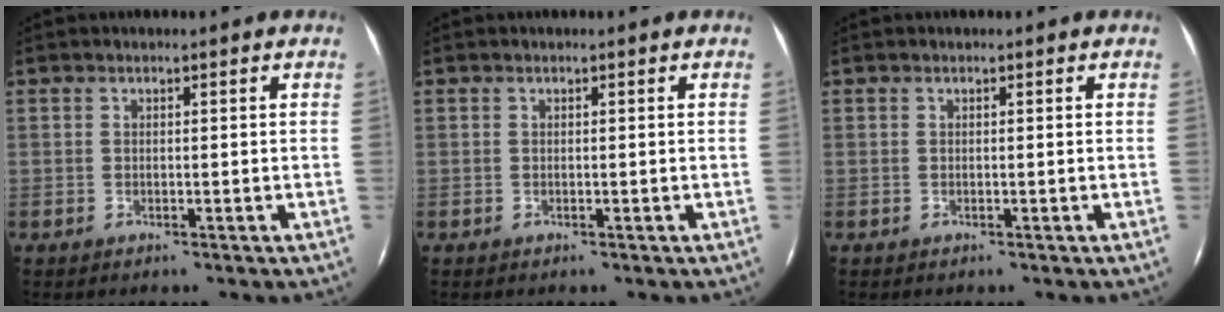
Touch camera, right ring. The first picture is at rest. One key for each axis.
{"total": 0.0}
{"total": 0.0}